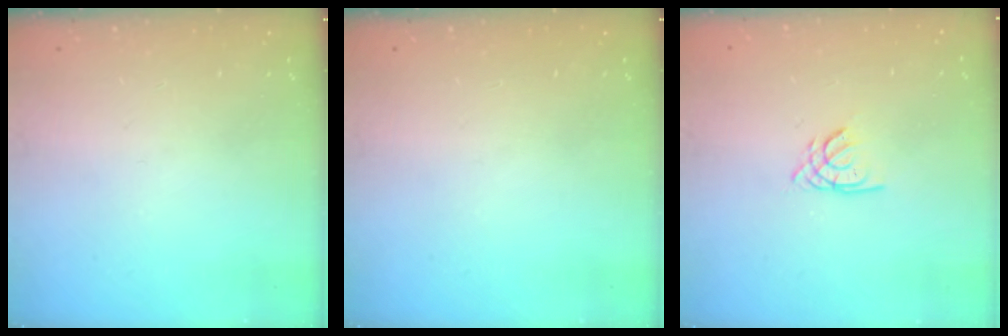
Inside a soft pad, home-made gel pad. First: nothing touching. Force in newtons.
{"total": 0.0}
{"total": 1.8, "press": 1.8, "slide": 0.3}